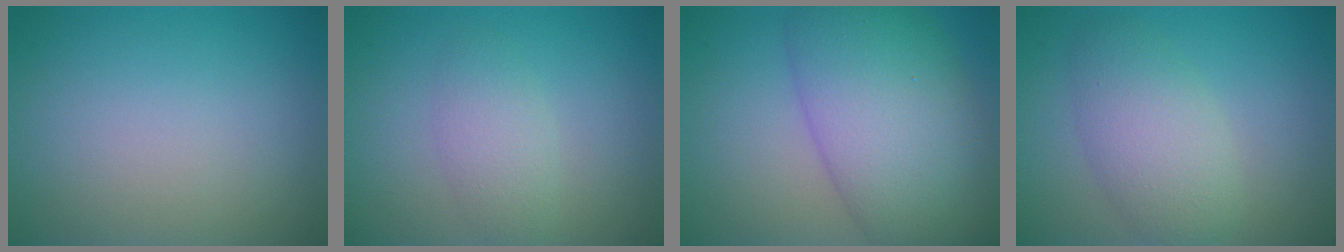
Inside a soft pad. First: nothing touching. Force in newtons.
{"total": 2.4, "press": 2.4, "slide": 0.2}
{"total": 10.5, "press": 10.5, "slide": 0.3}
{"total": 4.5, "press": 4.5, "slide": 0.2}